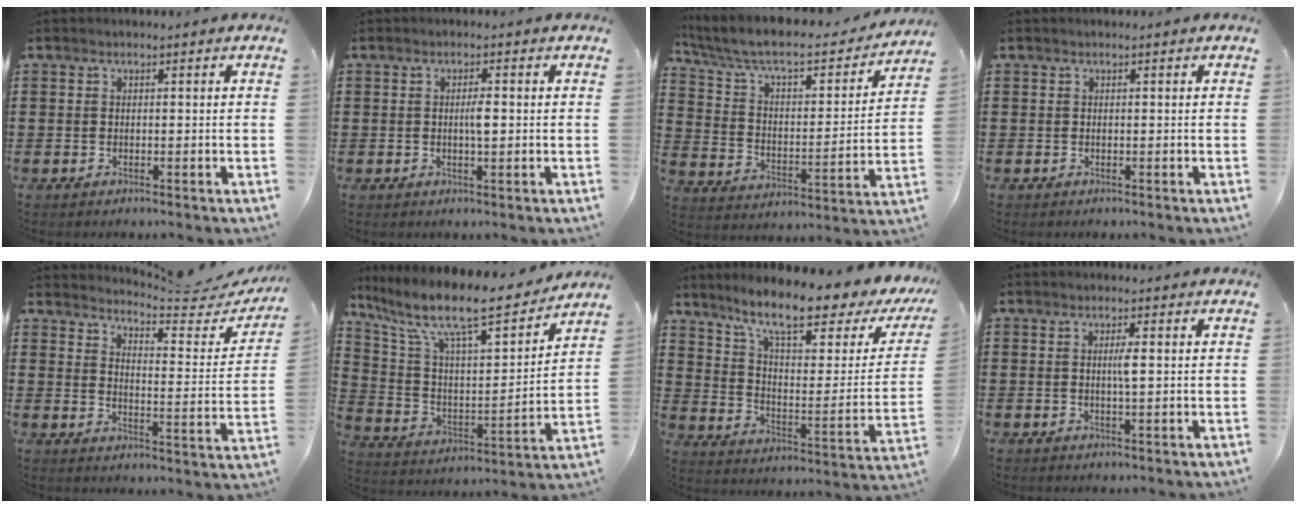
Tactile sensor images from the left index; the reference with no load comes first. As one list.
[{"total": 2.3, "force": [0.1, 0.5, 2.3], "torque": [-0.043, -0.002, 0.001]}, {"total": 7.3, "force": [6.0, 1.7, 3.7], "torque": [-0.099, -0.044, 0.097]}, {"total": 0.0}, {"total": 4.8, "force": [4.6, -0.1, 1.2], "torque": [-0.035, -0.044, 0.072]}, {"total": 12.5, "force": [9.9, 2.2, 7.3], "torque": [-0.176, -0.066, 0.165]}, {"total": 10.9, "force": [8.4, 1.4, 6.8], "torque": [-0.140, -0.056, 0.135]}, {"total": 2.1, "force": [0.4, 0.1, 2.0], "torque": [-0.041, -0.001, 0.004]}]